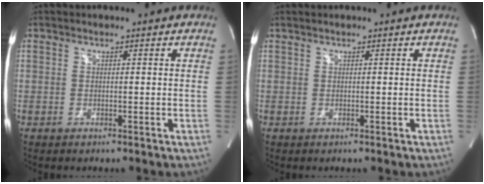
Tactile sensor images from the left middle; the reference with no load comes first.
{"total": 0.7, "force": [0.6, -0.1, 0.4], "torque": [-0.013, 0.012, 0.016]}